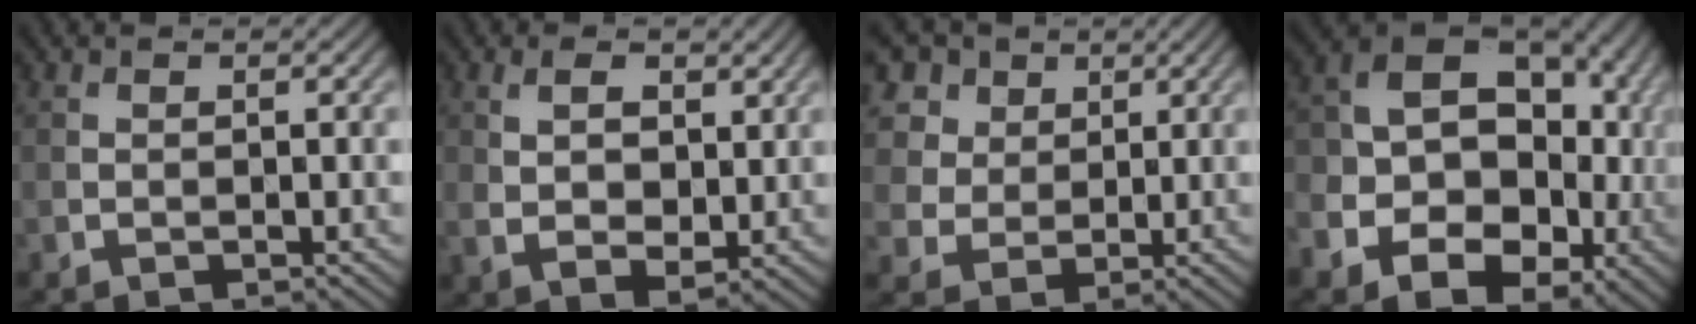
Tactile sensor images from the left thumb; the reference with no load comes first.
{"total": 5.8, "force": [1.8, 3.2, 4.5], "torque": [-0.092, -0.005, 0.034]}
{"total": 10.3, "force": [4.5, 8.1, 4.4], "torque": [-0.170, 0.018, 0.091]}
{"total": 19.0, "force": [-5.4, 13.9, 11.8], "torque": [-0.182, -0.016, -0.082]}